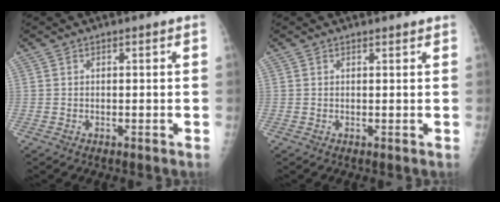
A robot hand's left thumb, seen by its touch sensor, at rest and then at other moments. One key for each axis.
{"total": 0.9, "fx": 0.9, "fy": 0.3, "fz": 0.2, "tx": -0.002, "ty": -0.003, "tz": 0.012}